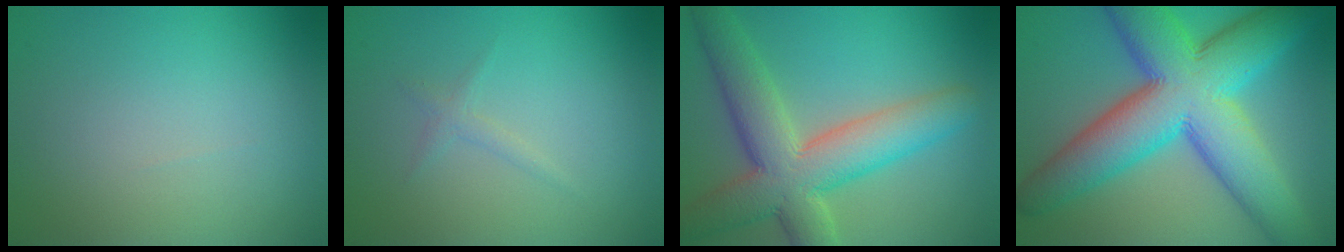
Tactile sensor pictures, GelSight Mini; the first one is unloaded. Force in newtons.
{"total": 0.9, "press": 0.9, "slide": 0.1}
{"total": 9.3, "press": 9.3, "slide": 0.8}
{"total": 14.3, "press": 14.3, "slide": 0.4}